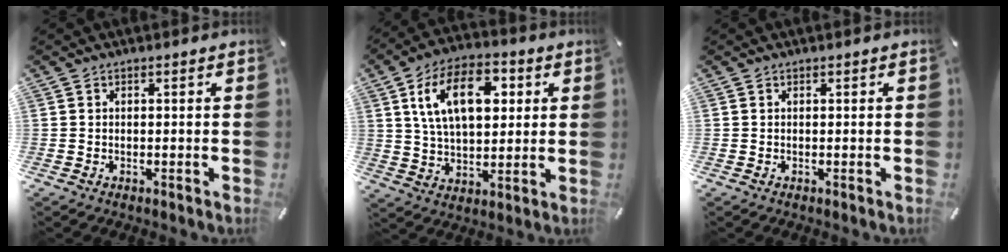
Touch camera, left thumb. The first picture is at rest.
{"total": 15.6, "force": [4.8, 9.5, 11.4], "torque": [-0.218, 0.008, 0.081]}
{"total": 0.0}